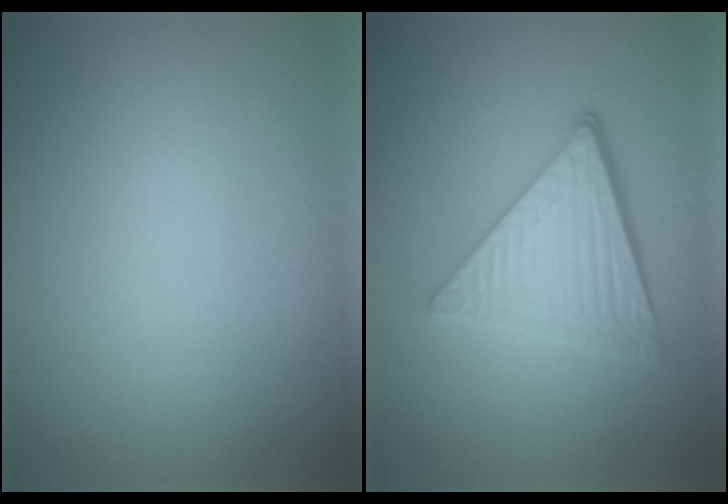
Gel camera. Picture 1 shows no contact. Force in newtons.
{"total": 5.7, "press": 3.9, "slide": 4.1}